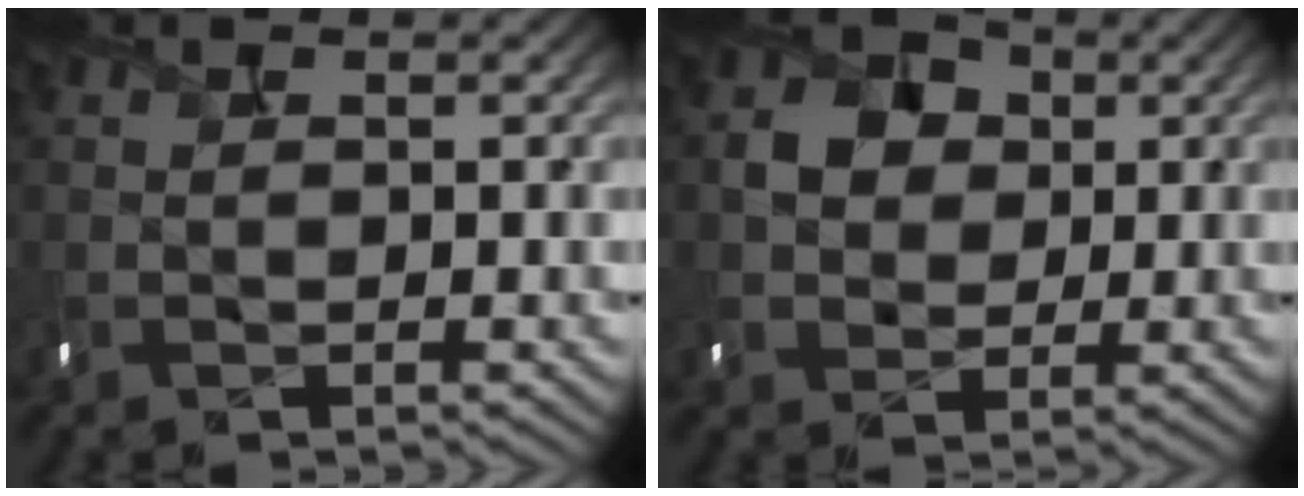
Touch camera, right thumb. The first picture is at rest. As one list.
[{"total": 5.2, "force": [0.9, 4.4, 2.5], "torque": [-0.055, 0.007, 0.006]}]